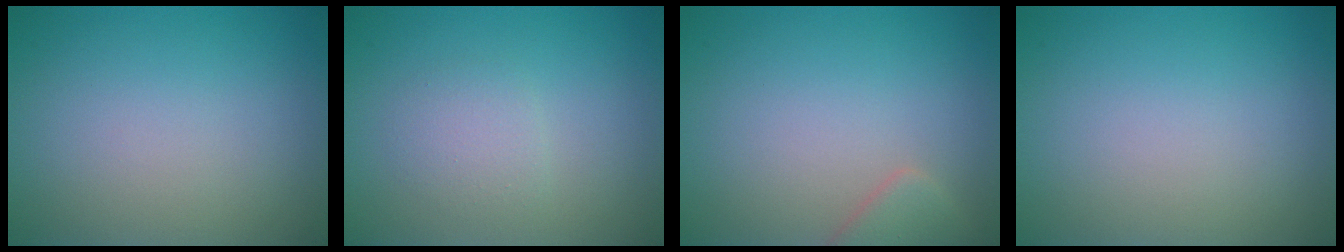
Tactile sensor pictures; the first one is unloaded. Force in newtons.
{"total": 1.7, "press": 1.7, "slide": 0.1}
{"total": 2.0, "press": 2.0, "slide": 0.2}
{"total": 0.0}